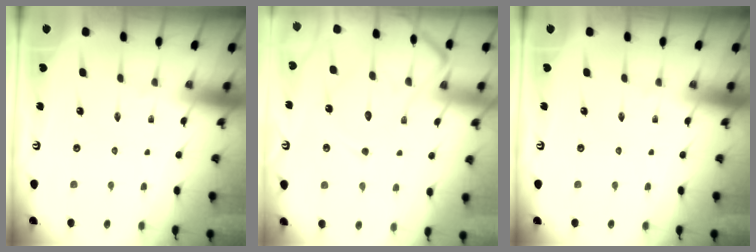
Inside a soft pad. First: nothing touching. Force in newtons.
{"total": 13.6, "press": 13.5, "slide": 1.3}
{"total": 0.0}